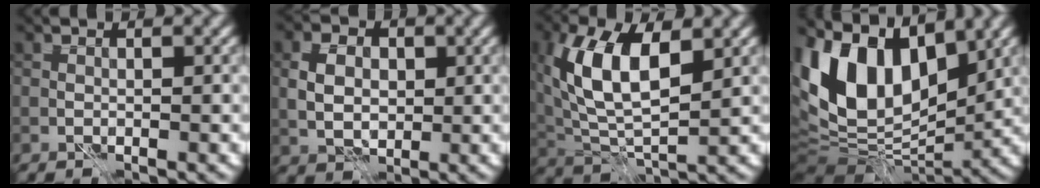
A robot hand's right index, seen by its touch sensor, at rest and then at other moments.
{"total": 4.0, "force": [0.4, 3.0, 2.6], "torque": [-0.052, -0.001, 0.005]}
{"total": 9.3, "force": [2.7, 4.5, 7.6], "torque": [-0.163, 0.005, 0.046]}
{"total": 11.6, "force": [4.4, 7.0, 8.2], "torque": [-0.168, 0.008, 0.077]}